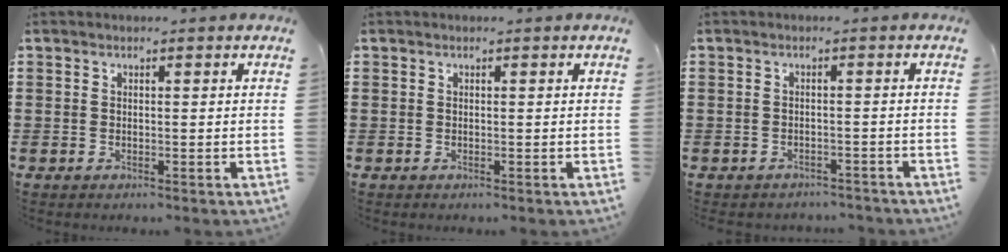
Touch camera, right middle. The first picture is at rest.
{"total": 0.0}
{"total": 1.8, "force": [-1.7, 0.5, -0.2], "torque": [-0.004, 0.002, -0.039]}